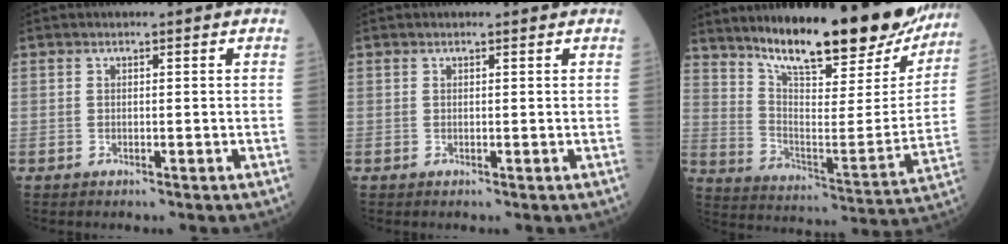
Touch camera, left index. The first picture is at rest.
{"total": 0.0}
{"total": 24.4, "force": [20.2, 5.0, 12.8], "torque": [-0.196, -0.044, 0.289]}